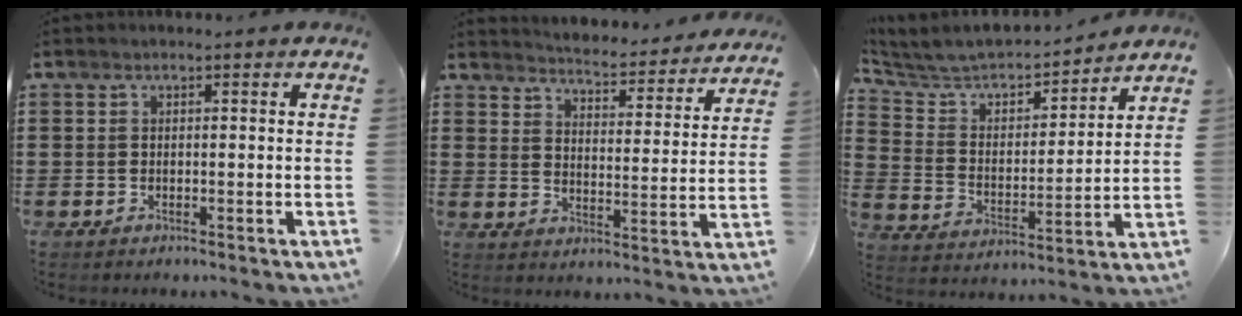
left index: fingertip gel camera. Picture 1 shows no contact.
{"total": 4.1, "force": [4.1, -0.2, 0.2], "torque": [-0.021, -0.046, 0.062]}
{"total": 5.3, "force": [4.9, 1.6, 1.3], "torque": [-0.057, -0.037, 0.077]}